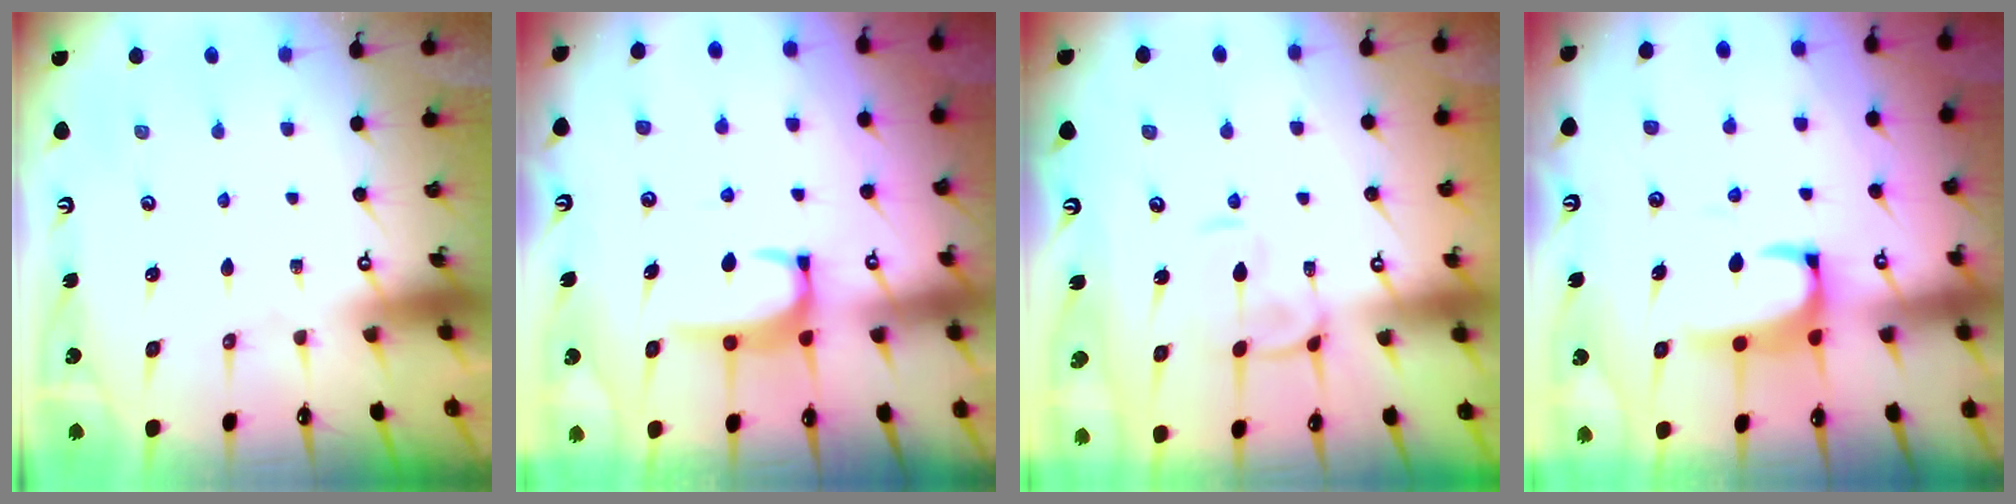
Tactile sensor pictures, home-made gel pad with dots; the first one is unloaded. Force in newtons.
{"total": 2.8, "press": 2.7, "slide": 0.5}
{"total": 1.1, "press": 0.9, "slide": 0.7}
{"total": 2.1, "press": 1.8, "slide": 0.9}